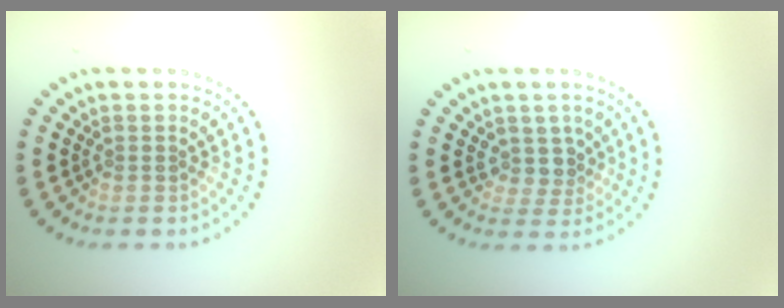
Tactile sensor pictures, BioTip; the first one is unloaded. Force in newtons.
{"total": 2.2, "press": 1.6, "slide": 1.5}